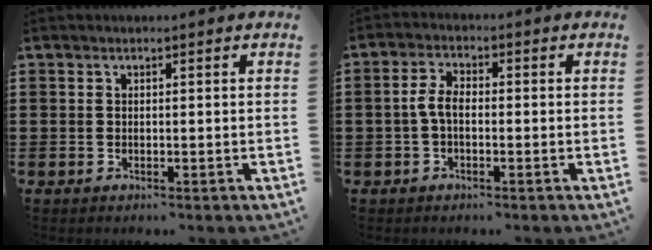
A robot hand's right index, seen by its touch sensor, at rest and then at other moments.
{"total": 3.3, "force": [-0.6, 1.3, 3.0], "torque": [-0.073, -0.002, -0.017]}